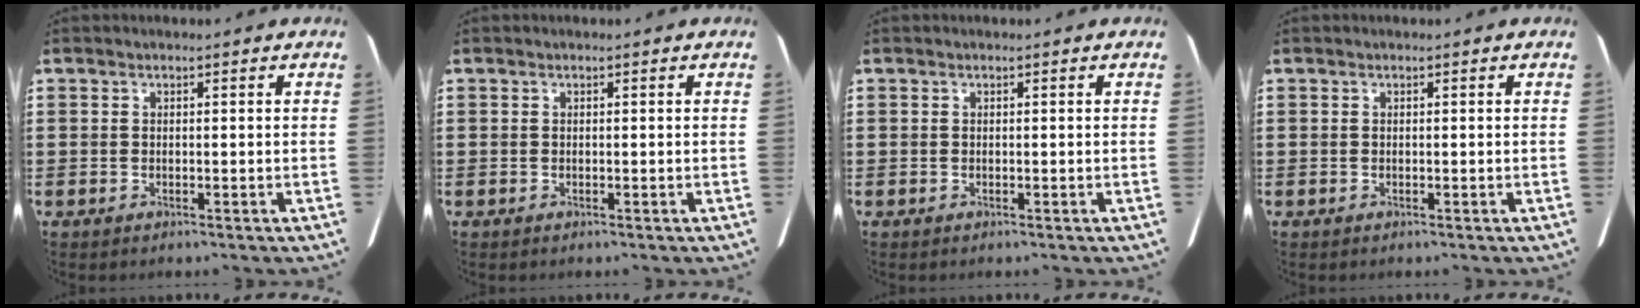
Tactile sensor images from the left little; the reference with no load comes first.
{"total": 0.0}
{"total": 0.0}
{"total": 0.0}